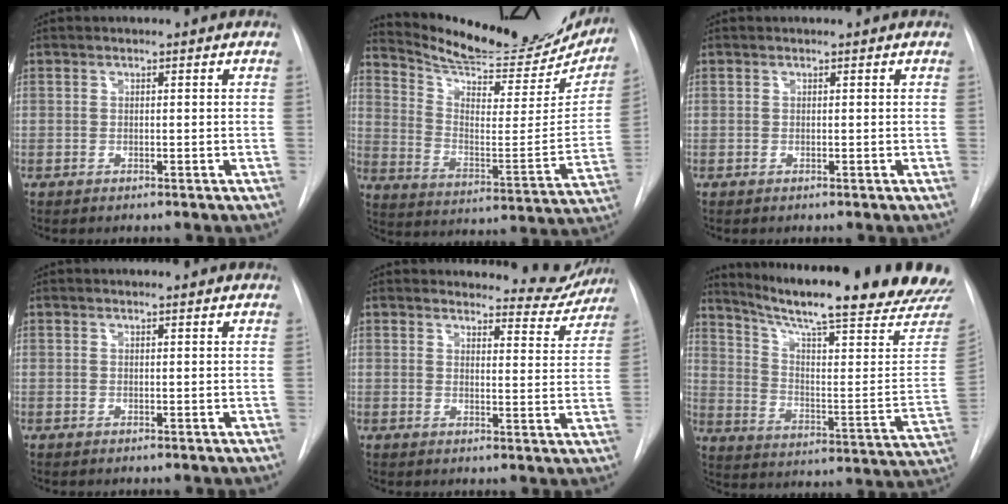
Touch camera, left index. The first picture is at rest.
{"total": 25.2, "force": [22.9, 5.7, 8.8], "torque": [-0.144, -0.063, 0.315]}
{"total": 0.0}
{"total": 2.2, "force": [2.1, 0.1, 0.4], "torque": [-0.012, 0.006, 0.020]}
{"total": 8.2, "force": [8.0, 1.9, 0.2], "torque": [0.017, -0.037, 0.080]}
{"total": 27.0, "force": [23.1, 1.1, 14.0], "torque": [-0.220, -0.088, 0.303]}